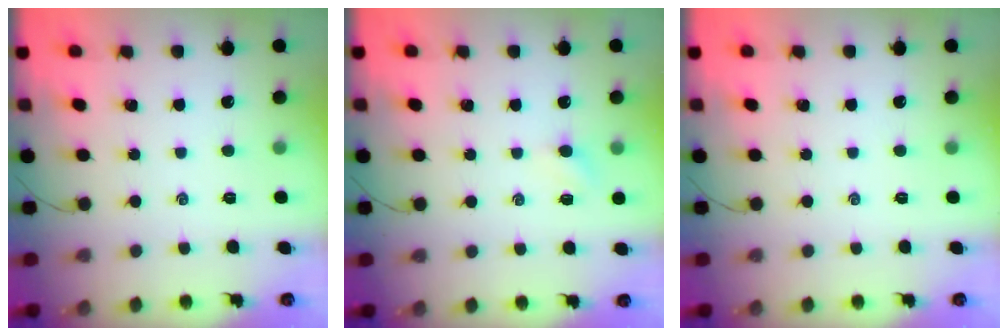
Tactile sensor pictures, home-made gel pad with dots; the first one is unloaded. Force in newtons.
{"total": 4.0, "press": 3.8, "slide": 1.2}
{"total": 0.0}